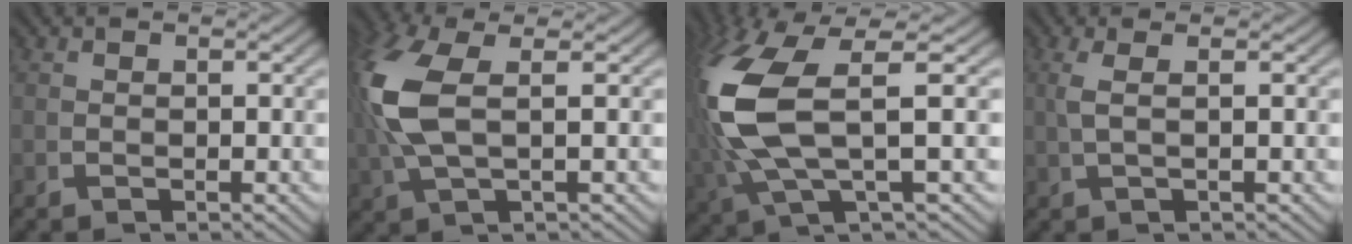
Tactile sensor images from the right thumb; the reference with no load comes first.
{"total": 6.3, "force": [1.1, 2.8, 5.5], "torque": [-0.154, -0.008, 0.039]}
{"total": 11.1, "force": [0.5, 5.3, 9.8], "torque": [-0.225, -0.015, 0.021]}
{"total": 2.1, "force": [0.8, -0.2, 1.9], "torque": [-0.046, 0.004, 0.022]}